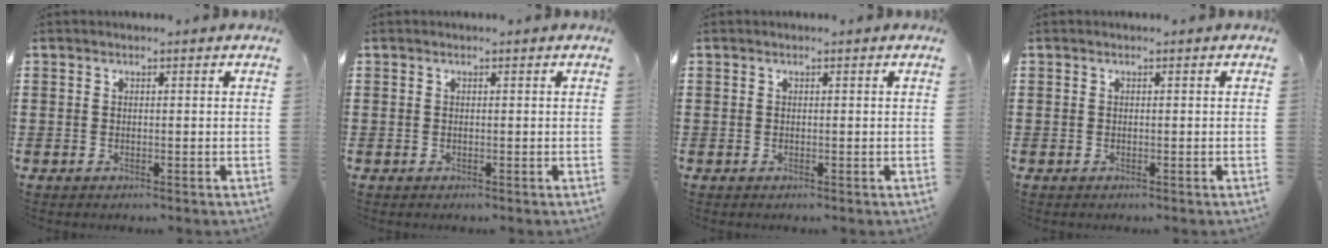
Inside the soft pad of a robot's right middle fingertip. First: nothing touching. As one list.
[{"total": 0.0}, {"total": 0.0}, {"total": 0.0}]